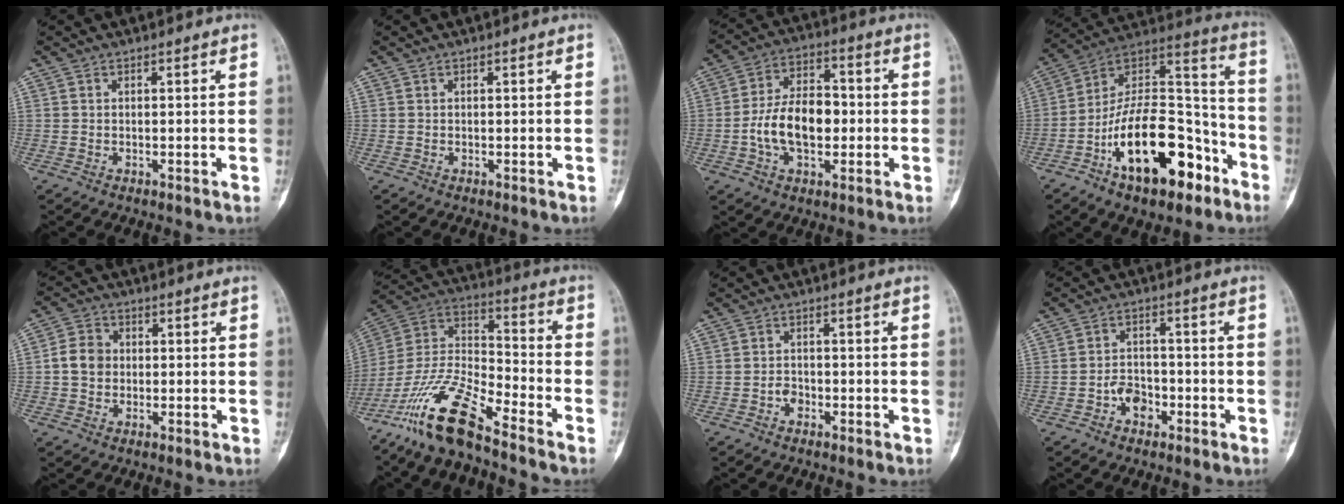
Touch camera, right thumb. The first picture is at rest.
{"total": 0.0}
{"total": 12.6, "force": [-1.7, 7.6, 9.9], "torque": [-0.160, 0.028, -0.035]}
{"total": 24.8, "force": [-11.5, 12.1, 18.4], "torque": [-0.289, 0.090, -0.184]}
{"total": 5.7, "force": [-0.1, 4.8, 2.9], "torque": [-0.040, 0.012, -0.007]}
{"total": 16.4, "force": [-12.2, 3.7, 10.2], "torque": [-0.199, 0.071, -0.240]}
{"total": 2.1, "force": [-1.1, 1.5, 0.9], "torque": [-0.005, 0.009, -0.024]}
{"total": 4.7, "force": [-2.3, 3.4, 2.3], "torque": [-0.013, 0.023, -0.046]}